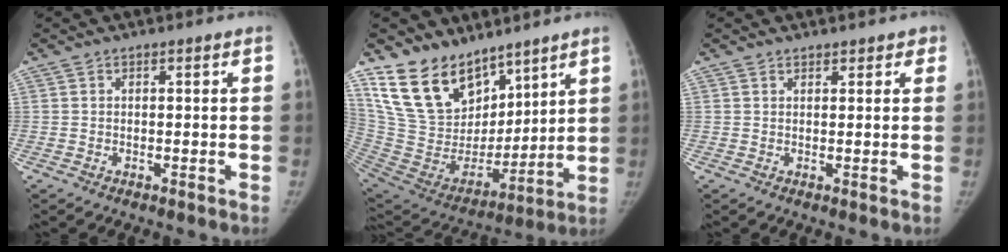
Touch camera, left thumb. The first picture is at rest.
{"total": 20.5, "force": [14.2, 11.3, 9.4], "torque": [-0.130, -0.067, 0.279]}
{"total": 2.2, "force": [1.7, 1.3, 0.5], "torque": [0.021, -0.006, 0.017]}